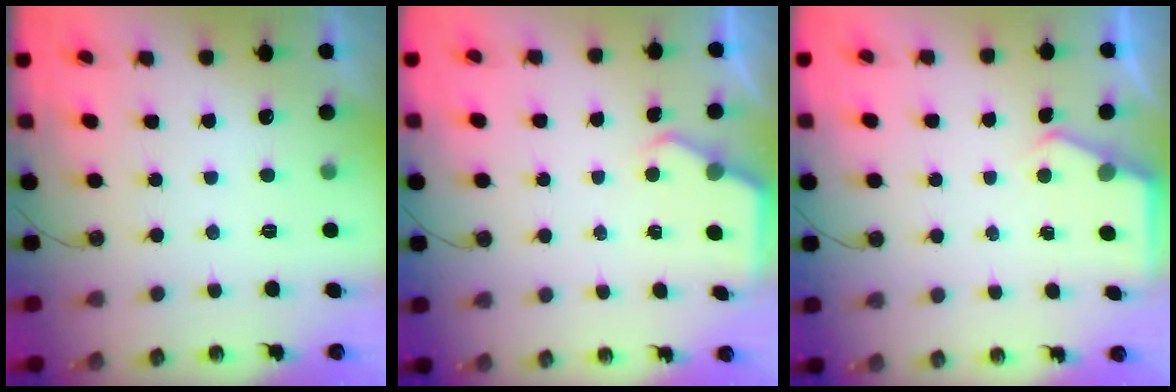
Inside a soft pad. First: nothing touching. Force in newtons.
{"total": 3.0, "press": 2.9, "slide": 0.5}
{"total": 2.7, "press": 2.7, "slide": 0.5}